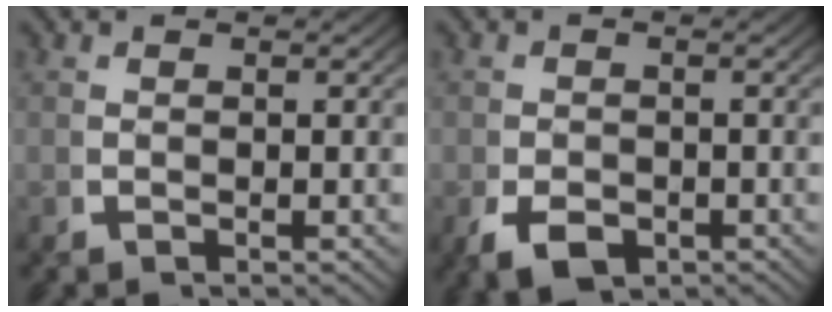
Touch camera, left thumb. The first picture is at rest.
{"total": 2.9, "force": [-1.7, 1.8, 1.5], "torque": [-0.033, -0.012, -0.025]}